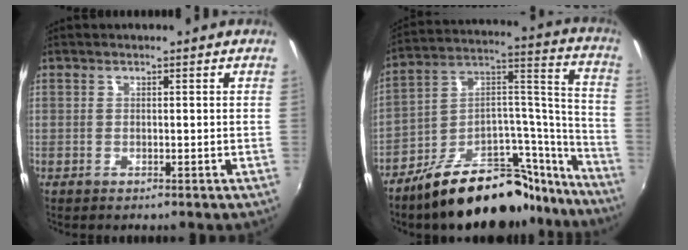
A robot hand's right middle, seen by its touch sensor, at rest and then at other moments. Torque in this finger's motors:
{"motor_torque": [1.37, -0.77, 0.85, 0.21]}